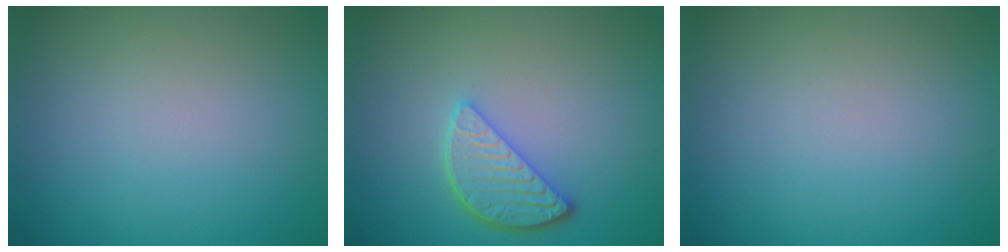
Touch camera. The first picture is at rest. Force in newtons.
{"total": 3.4, "press": 2.9, "slide": 1.8}
{"total": 0.0}